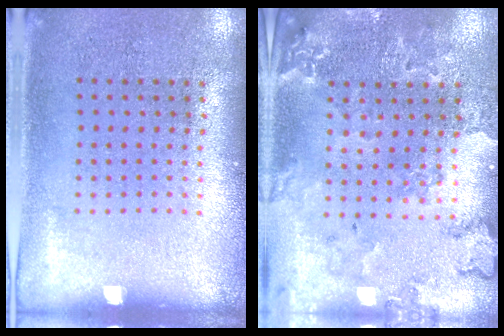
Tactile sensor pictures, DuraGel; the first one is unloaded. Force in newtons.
{"total": 0.9, "press": 0.9, "slide": 0.2}